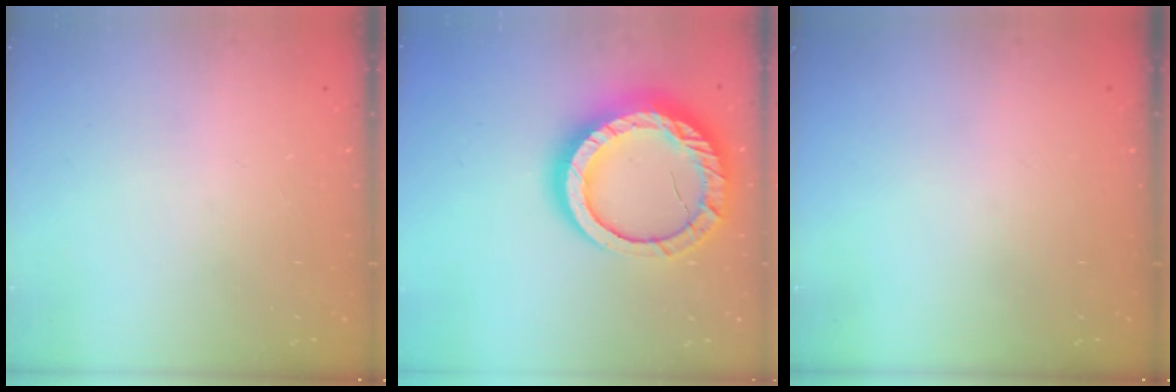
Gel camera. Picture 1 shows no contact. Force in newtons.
{"total": 22.6, "press": 22.5, "slide": 2.2}
{"total": 0.0}